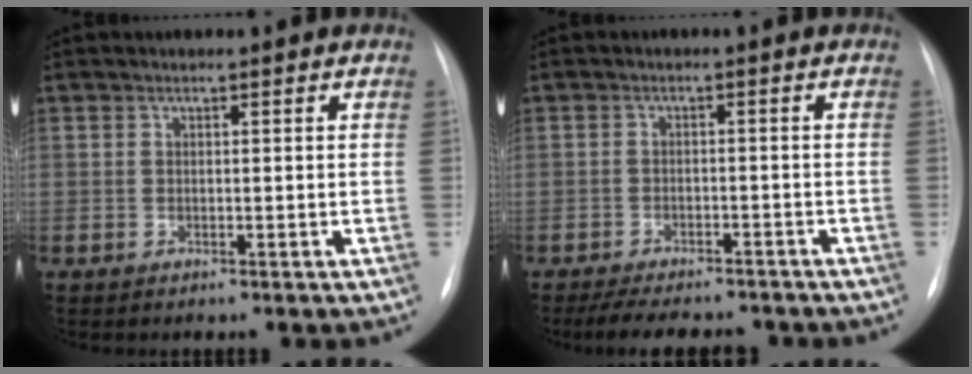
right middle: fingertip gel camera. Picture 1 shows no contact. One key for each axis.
{"total": 10.6, "fx": -9.2, "fy": 3.2, "fz": 4.2, "tx": -0.066, "ty": 0.000, "tz": -0.123}